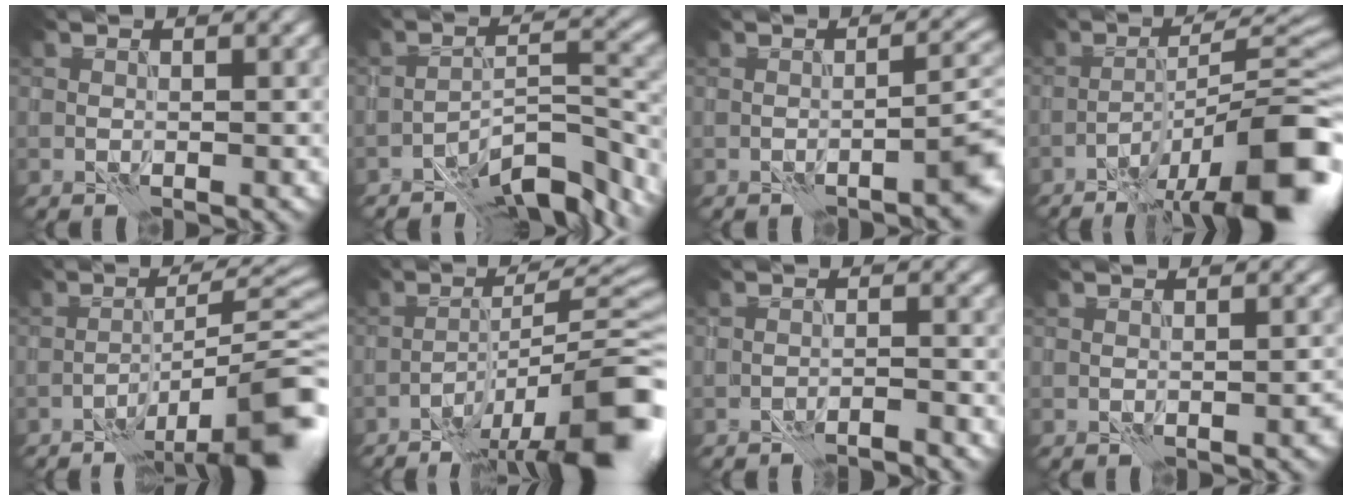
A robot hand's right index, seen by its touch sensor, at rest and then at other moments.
{"total": 8.2, "force": [-6.4, 2.3, 4.5], "torque": [-0.054, 0.006, -0.114]}
{"total": 3.3, "force": [-1.4, 0.4, 3.0], "torque": [-0.037, 0.011, -0.025]}
{"total": 14.0, "force": [-8.6, 2.7, 10.8], "torque": [-0.161, 0.008, -0.135]}
{"total": 9.8, "force": [-5.8, 1.9, 7.7], "torque": [-0.105, 0.013, -0.095]}
{"total": 12.4, "force": [-7.7, 2.2, 9.5], "torque": [-0.139, 0.010, -0.124]}
{"total": 2.3, "force": [-2.2, -0.2, 0.6], "torque": [-0.008, 0.008, -0.037]}
{"total": 0.8, "force": [-0.5, 0.3, 0.6], "torque": [-0.009, 0.001, -0.004]}